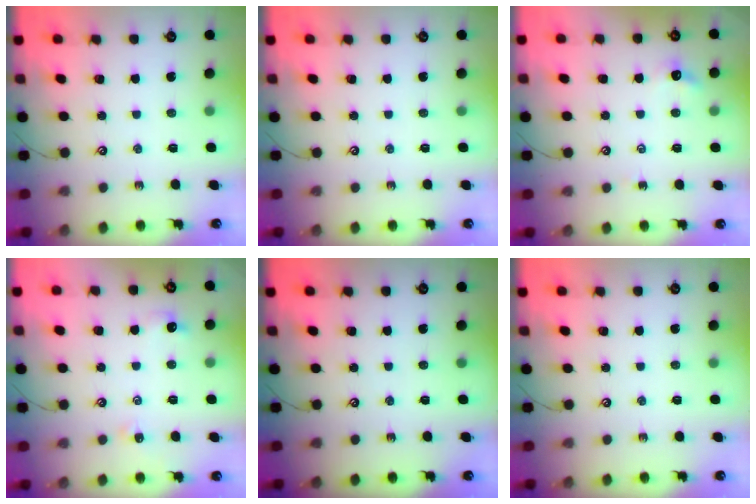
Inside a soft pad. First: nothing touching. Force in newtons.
{"total": 0.0}
{"total": 2.0, "press": 2.0, "slide": 0.5}
{"total": 2.2, "press": 2.1, "slide": 0.6}
{"total": 0.0}
{"total": 0.0}